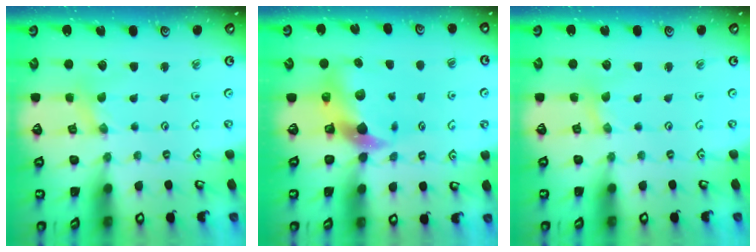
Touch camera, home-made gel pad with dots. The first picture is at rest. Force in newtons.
{"total": 9.0, "press": 8.8, "slide": 1.9}
{"total": 0.7, "press": 0.7, "slide": 0.2}